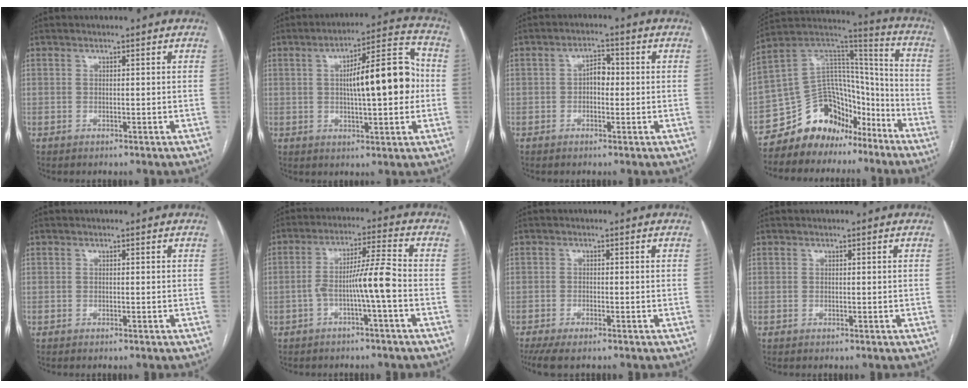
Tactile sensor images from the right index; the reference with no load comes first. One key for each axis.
{"total": 13.4, "fx": 0.6, "fy": 3.1, "fz": 13.0, "tx": -0.195, "ty": 0.033, "tz": 0.011}
{"total": 3.1, "fx": -0.2, "fy": 1.8, "fz": 2.5, "tx": -0.038, "ty": 0.015, "tz": -0.005}
{"total": 14.8, "fx": -11.2, "fy": 8.6, "fz": 4.4, "tx": -0.069, "ty": 0.091, "tz": -0.193}
{"total": 0.0}
{"total": 7.2, "fx": -2.2, "fy": -0.6, "fz": 6.8, "tx": -0.123, "ty": 0.021, "tz": -0.037}
{"total": 5.2, "fx": -4.0, "fy": 1.0, "fz": 3.1, "tx": -0.050, "ty": -0.008, "tz": -0.065}
{"total": 0.0}